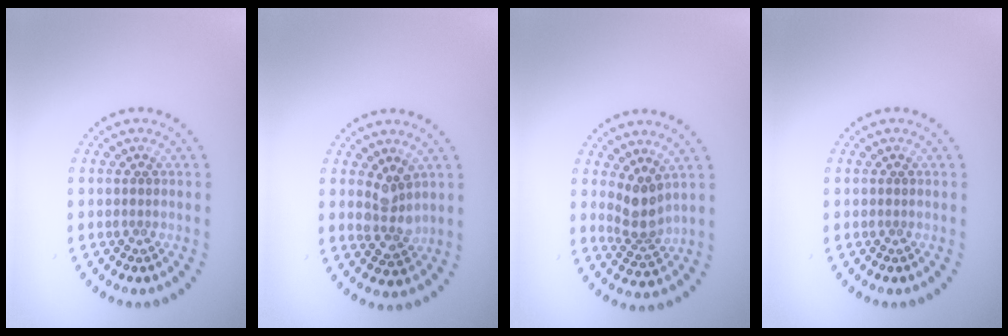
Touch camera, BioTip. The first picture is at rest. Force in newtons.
{"total": 2.7, "press": 2.6, "slide": 0.9}
{"total": 2.9, "press": 2.2, "slide": 1.9}
{"total": 0.0}